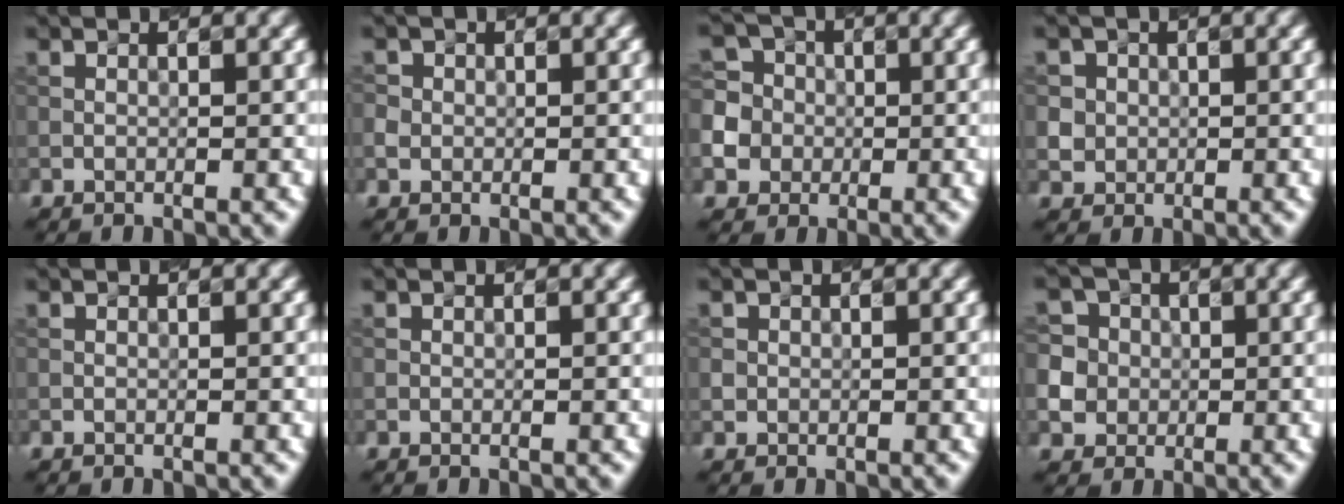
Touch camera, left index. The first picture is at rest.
{"total": 1.3, "force": [0.0, 1.3, 0.3], "torque": [-0.001, -0.001, -0.002]}
{"total": 8.9, "force": [-2.0, 8.3, 2.6], "torque": [-0.067, 0.008, -0.062]}
{"total": 3.6, "force": [1.0, 3.3, 1.1], "torque": [-0.020, 0.008, 0.019]}
{"total": 0.0}
{"total": 0.0}
{"total": 0.8, "force": [0.0, 0.8, 0.1], "torque": [0.006, -0.003, 0.000]}
{"total": 8.5, "force": [0.4, 8.1, 2.5], "torque": [-0.068, 0.022, -0.001]}